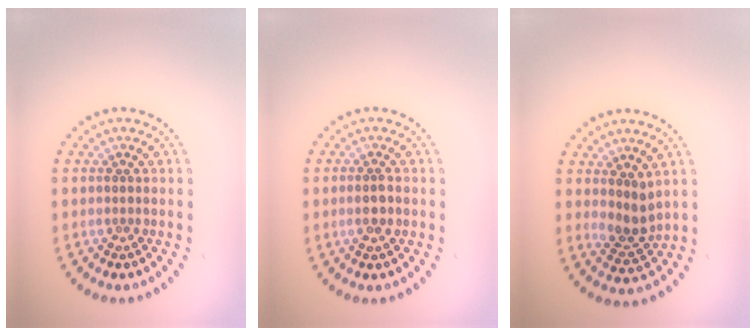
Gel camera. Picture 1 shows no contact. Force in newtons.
{"total": 1.5, "press": 1.5, "slide": 0.1}
{"total": 2.6, "press": 2.1, "slide": 1.6}